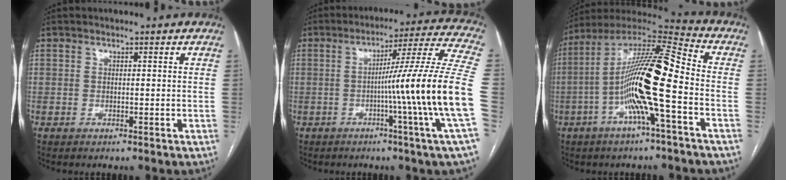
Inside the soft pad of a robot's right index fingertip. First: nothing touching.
{"total": 18.6, "force": [-3.6, -3.6, 17.9], "torque": [-0.240, -0.005, -0.069]}
{"total": 17.5, "force": [-3.8, 1.0, 17.0], "torque": [-0.319, 0.010, -0.080]}